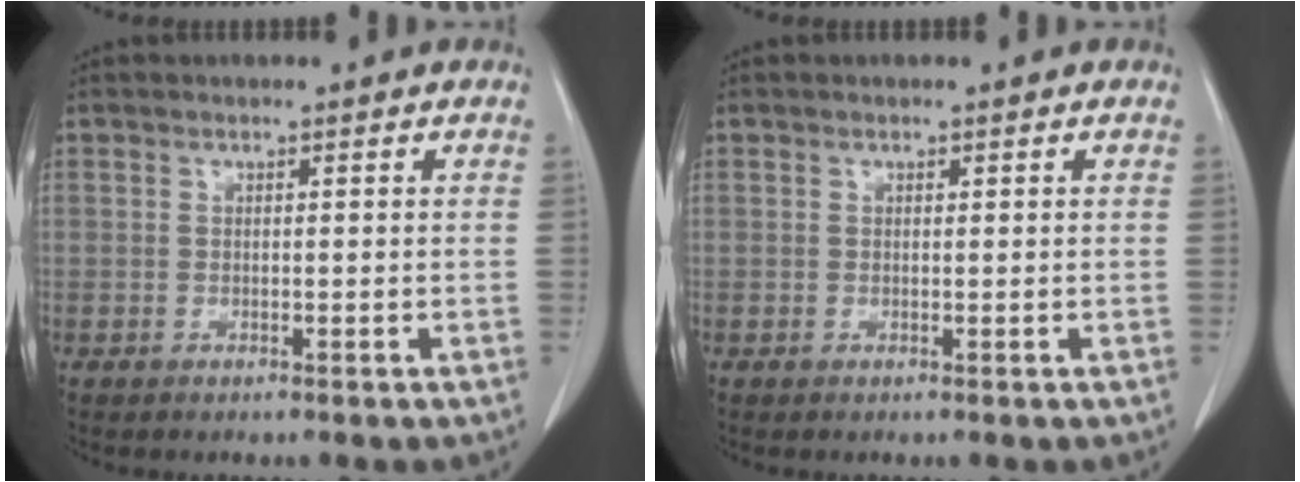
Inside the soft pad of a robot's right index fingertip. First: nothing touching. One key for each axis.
{"total": 0.0}